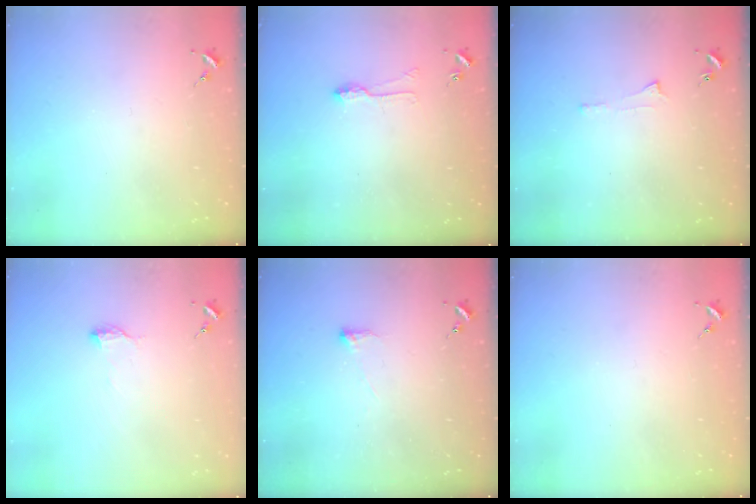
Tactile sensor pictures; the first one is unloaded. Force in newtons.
{"total": 5.3, "press": 5.2, "slide": 0.6}
{"total": 4.0, "press": 4.0, "slide": 0.7}
{"total": 6.8, "press": 6.8, "slide": 0.8}
{"total": 3.3, "press": 3.2, "slide": 0.5}
{"total": 0.0}